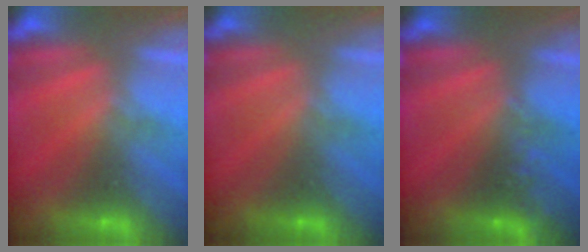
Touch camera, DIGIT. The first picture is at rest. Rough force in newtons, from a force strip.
{"total": 2.4}
{"total": 2.4}